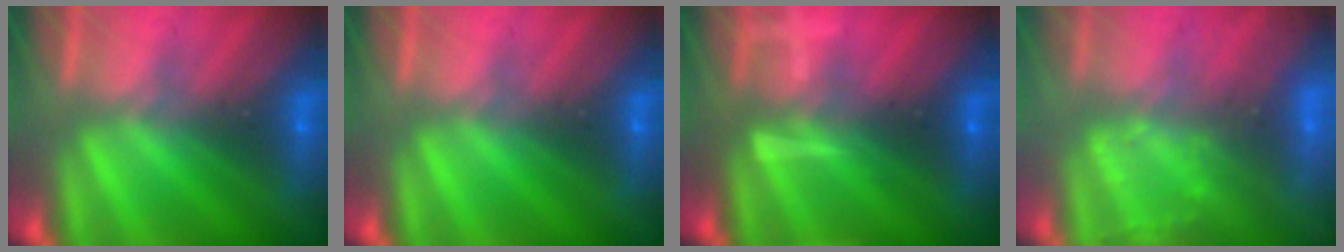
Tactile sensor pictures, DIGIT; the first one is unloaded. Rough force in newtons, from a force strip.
{"total": 0.0}
{"total": 7.0}
{"total": 2.9}